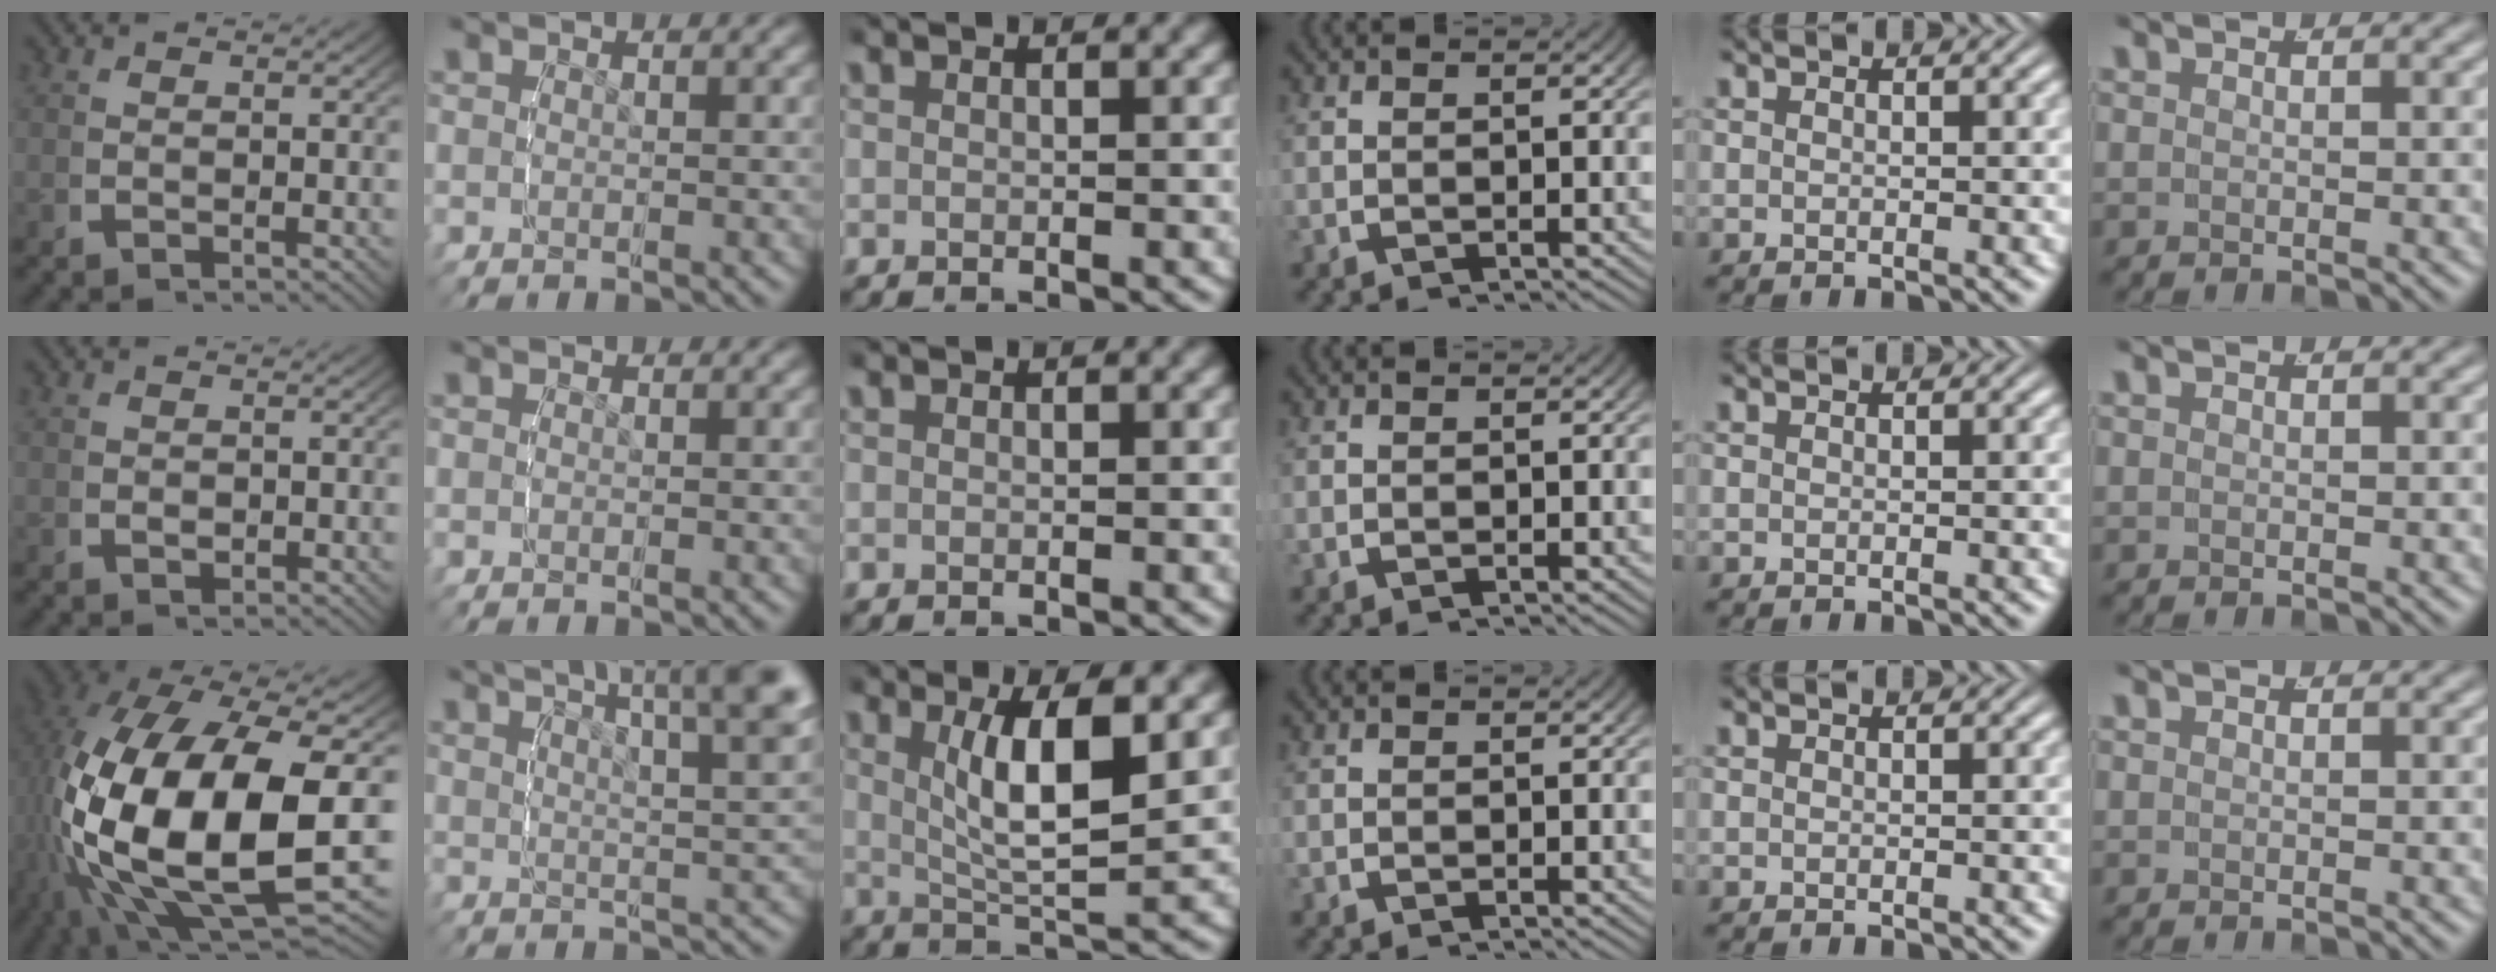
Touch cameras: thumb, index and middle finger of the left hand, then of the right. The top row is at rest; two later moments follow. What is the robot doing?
{"motion": "lift_and_place", "object": "tape"}